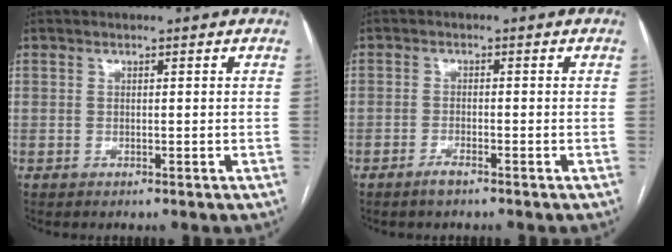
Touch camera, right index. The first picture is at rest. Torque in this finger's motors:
{"motor_torque": [0.16, 0.03, 0.12, 0.03]}